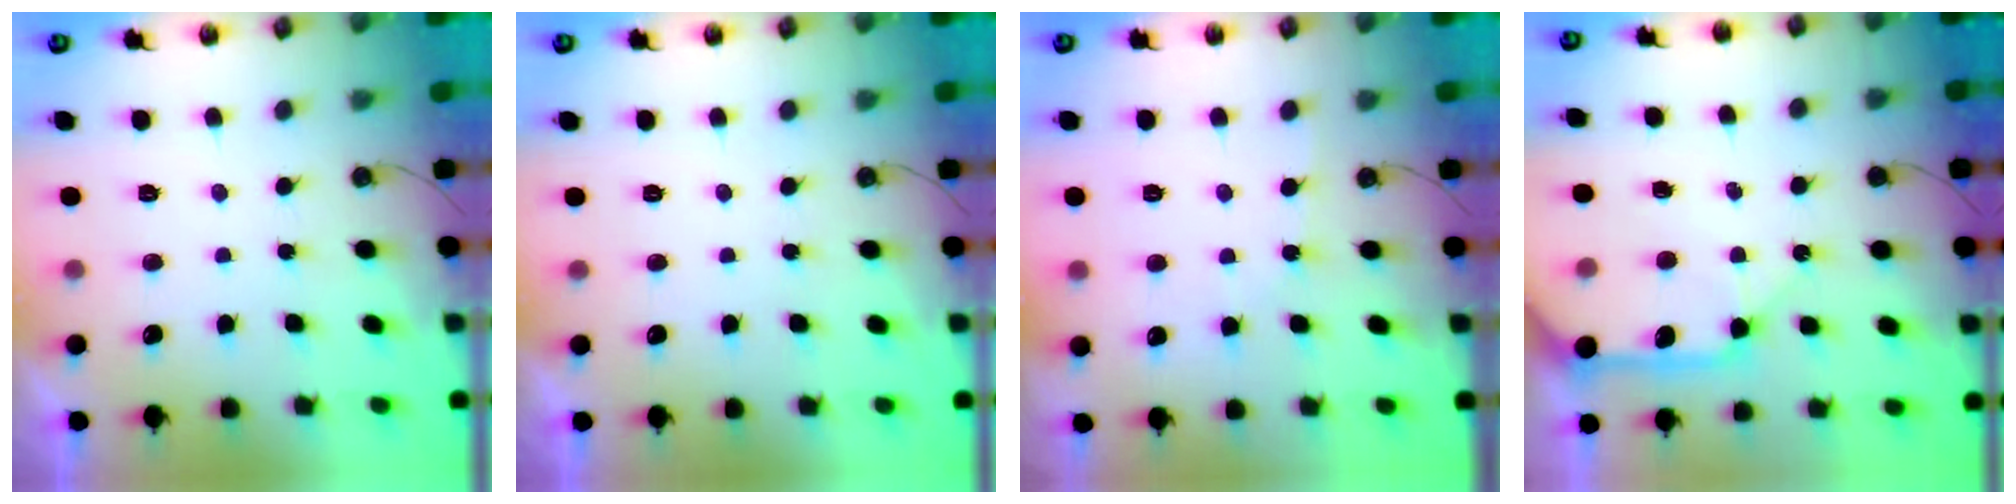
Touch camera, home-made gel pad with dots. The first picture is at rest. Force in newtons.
{"total": 0.0}
{"total": 3.2, "press": 3.1, "slide": 0.4}
{"total": 15.4, "press": 15.2, "slide": 2.6}